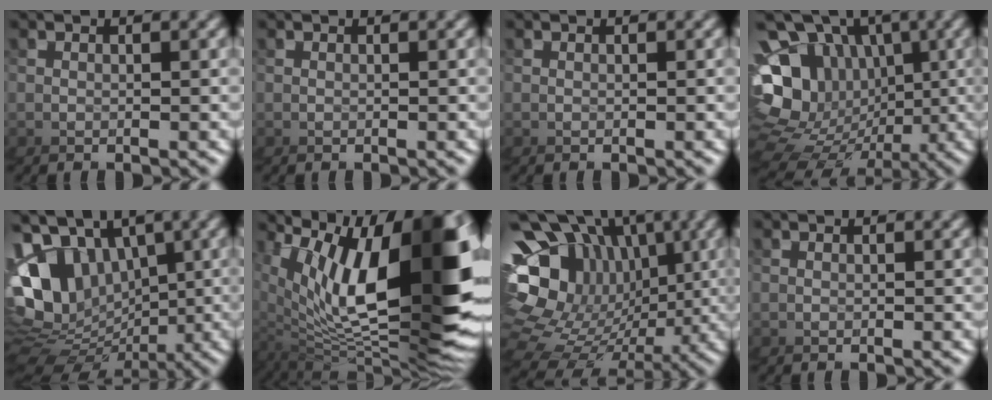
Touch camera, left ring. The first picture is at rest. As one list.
[{"total": 0.0}, {"total": 0.0}, {"total": 10.4, "force": [-1.7, 8.2, 6.3], "torque": [-0.138, -0.029, -0.029]}, {"total": 7.7, "force": [1.3, 6.0, 4.7], "torque": [-0.110, 0.016, 0.005]}, {"total": 20.8, "force": [2.6, 9.0, 18.5], "torque": [-0.288, 0.003, 0.047]}, {"total": 14.2, "force": [-0.8, 10.2, 9.8], "torque": [-0.185, -0.018, -0.013]}, {"total": 0.0}]